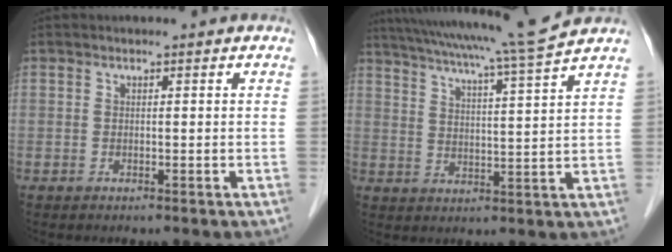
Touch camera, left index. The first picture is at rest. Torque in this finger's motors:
{"motor_torque": [0.88, -1.16, 0.47, 0.08]}